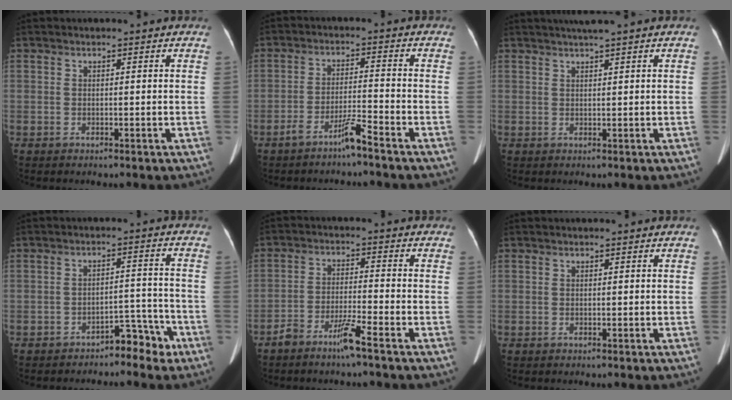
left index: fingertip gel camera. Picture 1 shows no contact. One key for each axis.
{"total": 4.2, "fx": -3.4, "fy": -0.4, "fz": 2.5, "tx": -0.054, "ty": -0.004, "tz": -0.067}
{"total": 2.3, "fx": 1.7, "fy": -0.6, "fz": 1.4, "tx": -0.021, "ty": 0.008, "tz": 0.034}
{"total": 4.9, "fx": -4.0, "fy": 2.1, "fz": 2.0, "tx": -0.022, "ty": 0.023, "tz": -0.056}
{"total": 4.9, "fx": -3.7, "fy": -0.2, "fz": 3.2, "tx": -0.066, "ty": -0.004, "tz": -0.074}
{"total": 0.0}